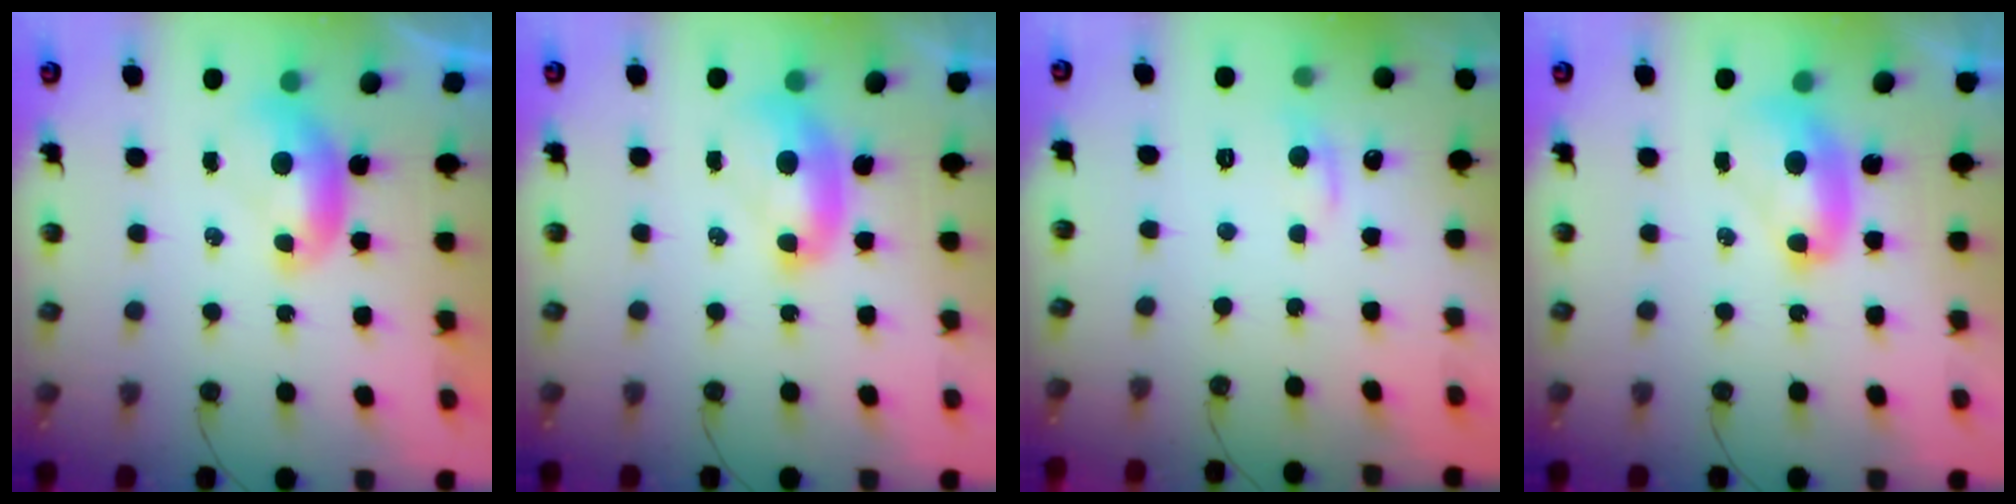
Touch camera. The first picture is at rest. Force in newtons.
{"total": 2.2, "press": 2.1, "slide": 0.3}
{"total": 0.8, "press": 0.1, "slide": 0.8}
{"total": 2.6, "press": 2.6, "slide": 0.1}